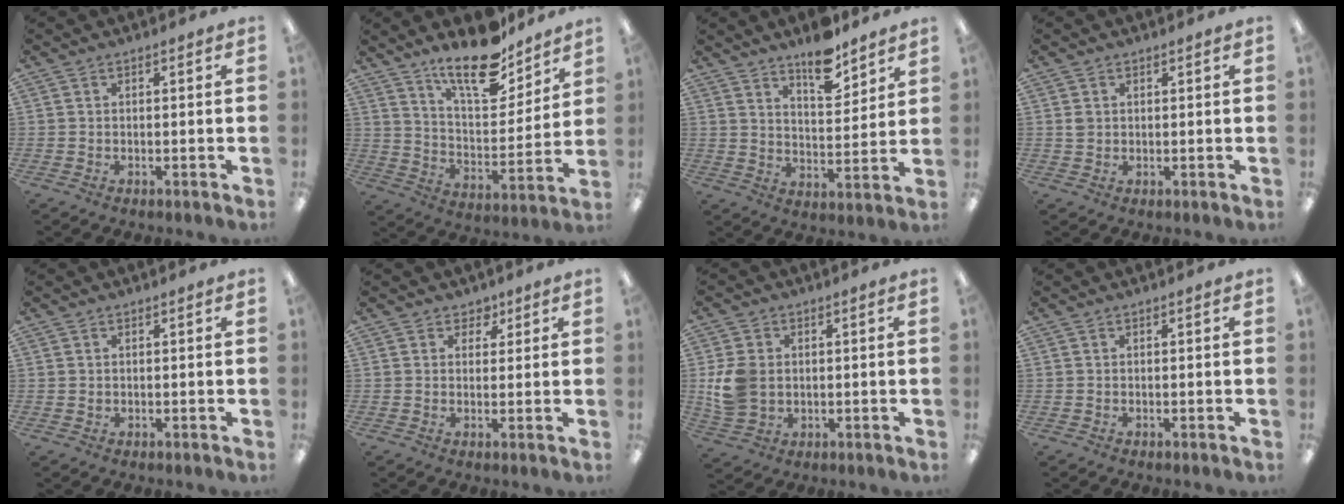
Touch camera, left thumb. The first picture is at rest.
{"total": 16.5, "force": [13.1, 5.6, 8.4], "torque": [-0.139, -0.085, 0.226]}
{"total": 10.2, "force": [8.1, 3.7, 4.9], "torque": [-0.062, -0.052, 0.140]}
{"total": 1.6, "force": [0.7, 1.3, 0.5], "torque": [-0.012, 0.003, 0.013]}
{"total": 0.7, "force": [0.2, 0.6, 0.1], "torque": [-0.002, 0.004, 0.004]}
{"total": 3.0, "force": [1.7, 2.5, 0.3], "torque": [0.002, -0.003, 0.028]}
{"total": 8.7, "force": [0.5, 7.2, 4.9], "torque": [-0.103, 0.009, 0.012]}
{"total": 0.0}